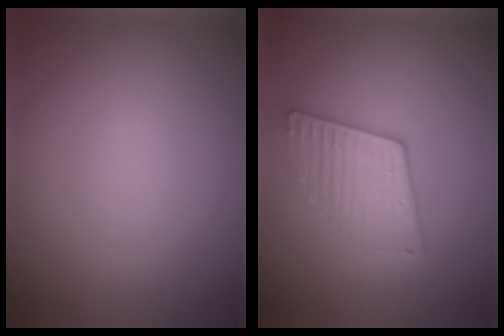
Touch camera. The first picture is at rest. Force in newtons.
{"total": 3.1, "press": 2.8, "slide": 1.4}